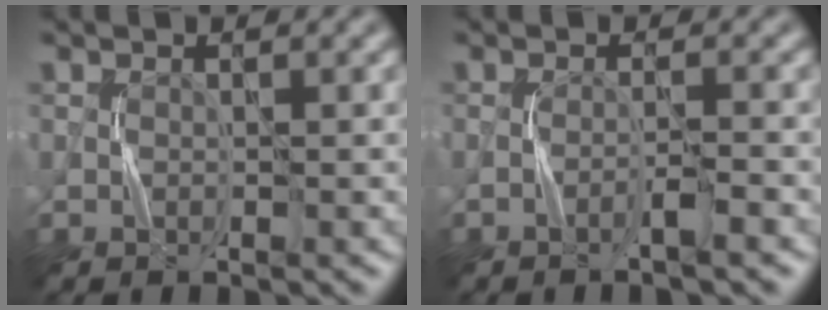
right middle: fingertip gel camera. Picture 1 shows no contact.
{"total": 1.6, "force": [-1.0, 0.0, 1.3], "torque": [-0.014, 0.008, -0.026]}